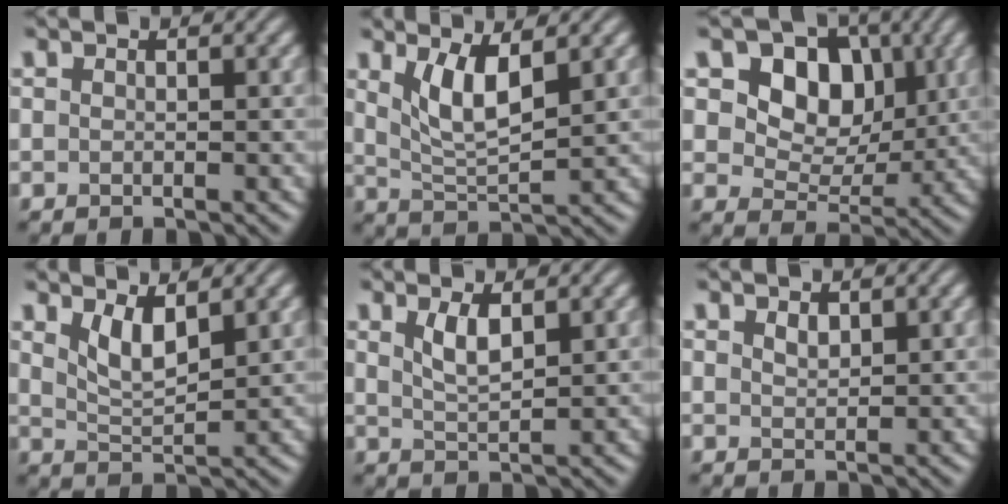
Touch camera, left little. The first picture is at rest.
{"total": 4.4, "force": [1.9, 1.4, 3.7], "torque": [-0.080, -0.009, 0.040]}
{"total": 7.5, "force": [2.3, 5.5, 4.5], "torque": [-0.077, -0.001, 0.022]}
{"total": 3.1, "force": [1.8, 1.0, 2.3], "torque": [-0.050, -0.011, 0.039]}
{"total": 2.5, "force": [1.3, 0.8, 2.0], "torque": [-0.043, -0.003, 0.028]}
{"total": 1.1, "force": [0.8, 0.5, 0.6], "torque": [-0.013, -0.001, 0.017]}